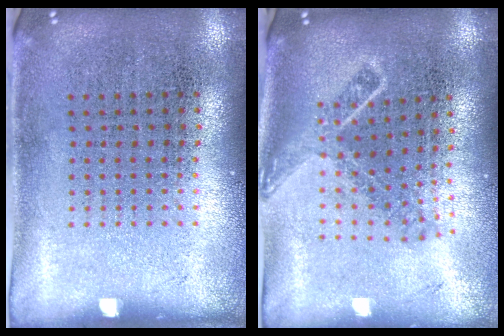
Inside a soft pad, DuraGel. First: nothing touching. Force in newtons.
{"total": 1.7, "press": 1.3, "slide": 1.1}